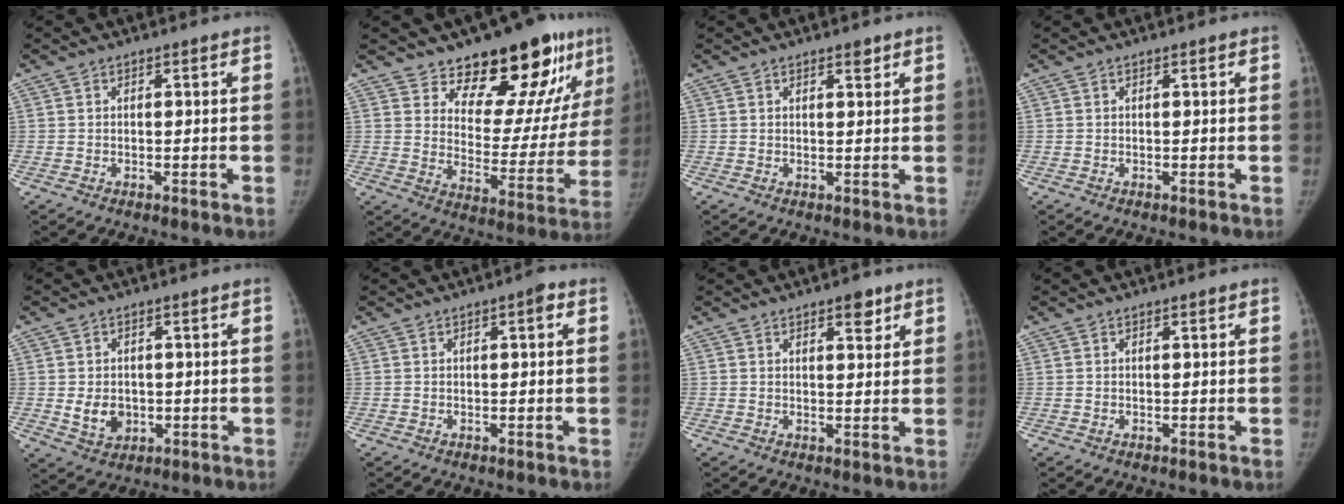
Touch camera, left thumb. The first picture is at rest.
{"total": 19.2, "force": [13.5, 8.4, 10.7], "torque": [-0.088, -0.102, 0.192]}
{"total": 1.2, "force": [0.9, 0.6, 0.6], "torque": [0.002, -0.004, 0.011]}
{"total": 0.0}
{"total": 5.4, "force": [-0.7, 4.4, 3.1], "torque": [-0.033, -0.001, -0.002]}
{"total": 1.5, "force": [0.1, 0.5, 1.4], "torque": [-0.017, 0.008, -0.003]}
{"total": 3.2, "force": [2.0, 1.6, 1.9], "torque": [-0.009, -0.009, 0.026]}
{"total": 0.0}